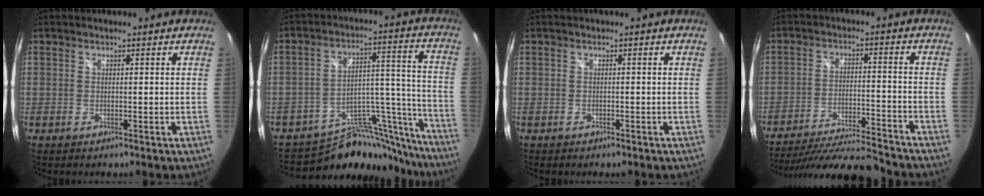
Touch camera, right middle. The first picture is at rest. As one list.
[{"total": 19.6, "force": [-18.2, 6.2, 3.4], "torque": [-0.037, 0.064, -0.263]}, {"total": 0.9, "force": [-0.7, 0.6, 0.1], "torque": [-0.007, -0.002, -0.010]}, {"total": 18.4, "force": [-16.9, 1.5, 7.1], "torque": [-0.140, -0.027, -0.261]}]